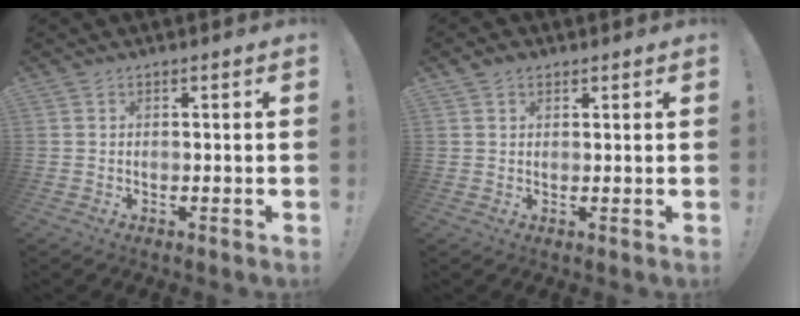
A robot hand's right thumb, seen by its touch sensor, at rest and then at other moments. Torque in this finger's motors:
{"motor_torque": [-0.02, 0.22, 0.28, 0.28, 0.09]}